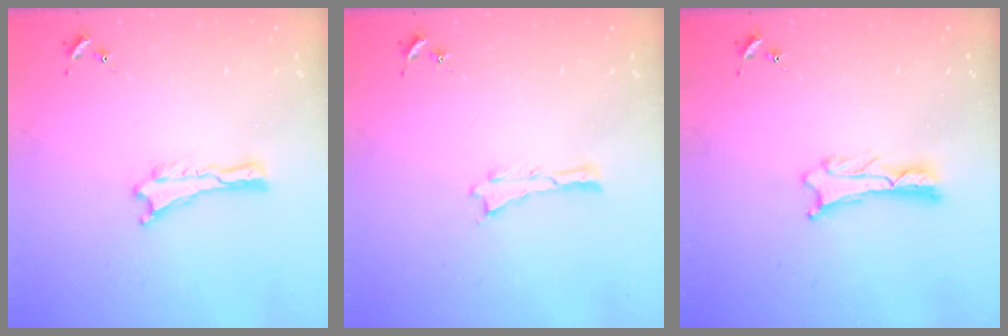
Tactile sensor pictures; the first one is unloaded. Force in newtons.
{"total": 0.0}
{"total": 1.1, "press": 1.1, "slide": 0.2}